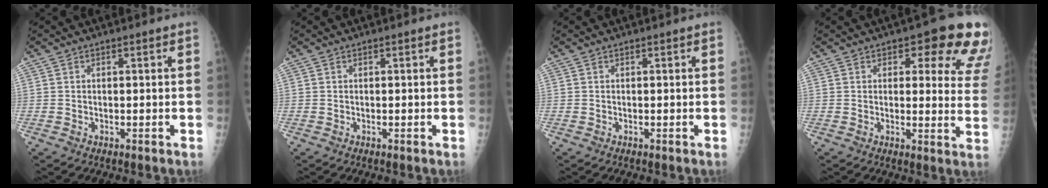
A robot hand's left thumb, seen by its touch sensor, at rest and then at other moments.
{"total": 0.0}
{"total": 0.0}
{"total": 14.4, "force": [8.3, 6.4, 9.9], "torque": [-0.054, -0.038, 0.079]}